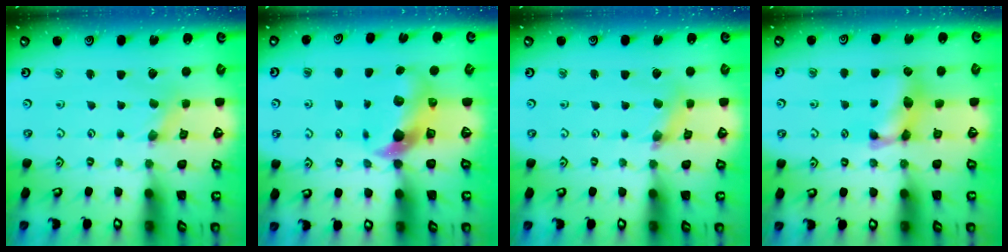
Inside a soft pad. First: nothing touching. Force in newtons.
{"total": 7.4, "press": 7.3, "slide": 1.3}
{"total": 2.5, "press": 2.4, "slide": 0.3}
{"total": 11.3, "press": 11.2, "slide": 0.4}